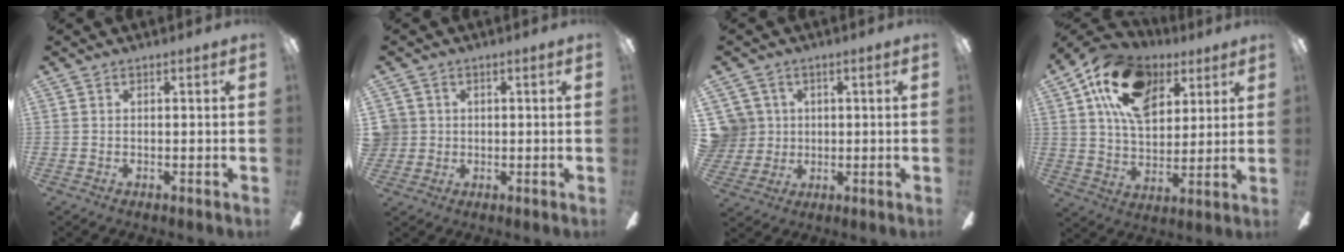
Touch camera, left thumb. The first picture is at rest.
{"total": 3.7, "force": [0.6, 3.7, 0.3], "torque": [-0.017, 0.012, 0.013]}
{"total": 7.5, "force": [1.8, 7.2, 0.7], "torque": [-0.042, 0.002, 0.039]}
{"total": 17.9, "force": [9.0, 11.0, 10.8], "torque": [-0.190, -0.012, 0.164]}